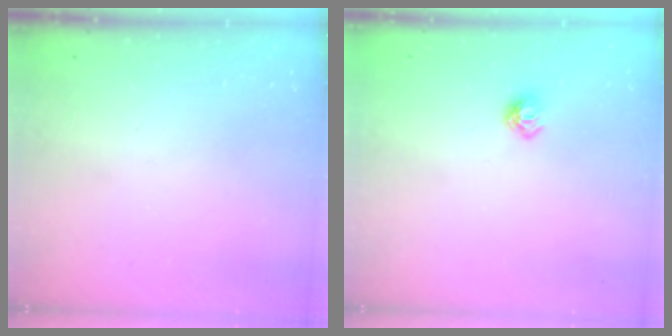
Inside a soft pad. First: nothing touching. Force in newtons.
{"total": 6.8, "press": 6.7, "slide": 1.0}